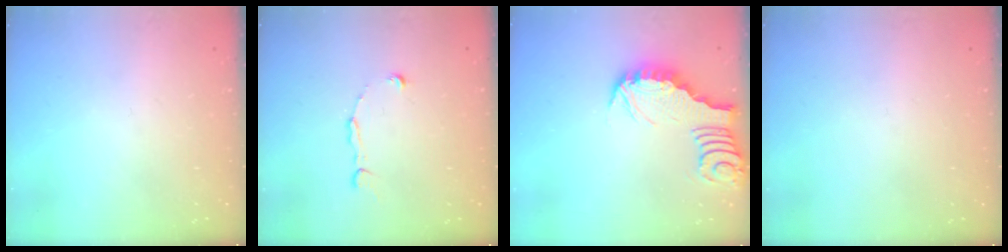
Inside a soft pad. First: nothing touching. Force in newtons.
{"total": 2.8, "press": 2.8, "slide": 0.2}
{"total": 3.1, "press": 3.1, "slide": 0.3}
{"total": 0.0}